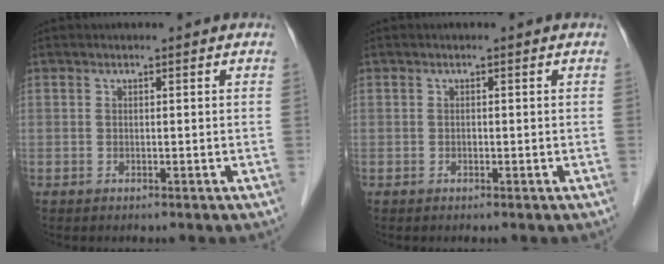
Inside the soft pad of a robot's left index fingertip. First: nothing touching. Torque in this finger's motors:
{"motor_torque": [0.07, -0.01, -0.08, -0.01]}